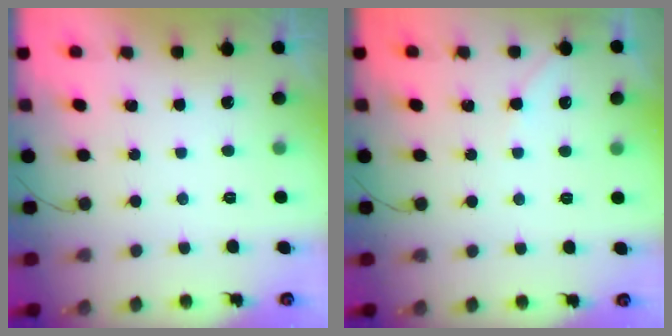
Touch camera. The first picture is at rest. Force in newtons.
{"total": 3.0, "press": 2.9, "slide": 0.5}